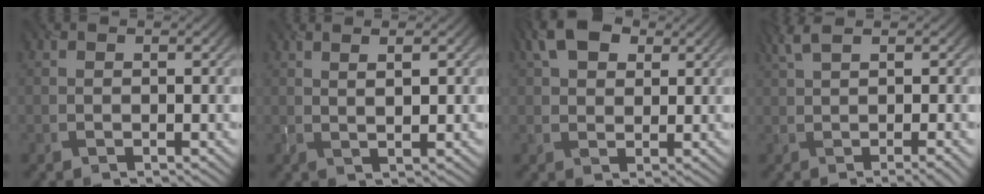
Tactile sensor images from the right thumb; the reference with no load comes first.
{"total": 1.7, "force": [0.9, 0.3, 1.4], "torque": [-0.021, 0.002, 0.022]}
{"total": 4.9, "force": [2.6, 3.4, 2.3], "torque": [-0.051, 0.011, 0.044]}
{"total": 5.4, "force": [0.9, 1.2, 5.1], "torque": [-0.070, 0.018, 0.019]}